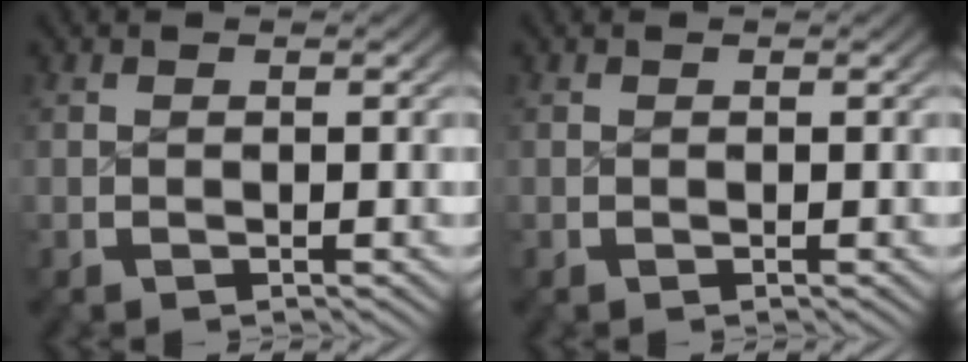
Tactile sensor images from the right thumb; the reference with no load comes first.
{"total": 0.0}